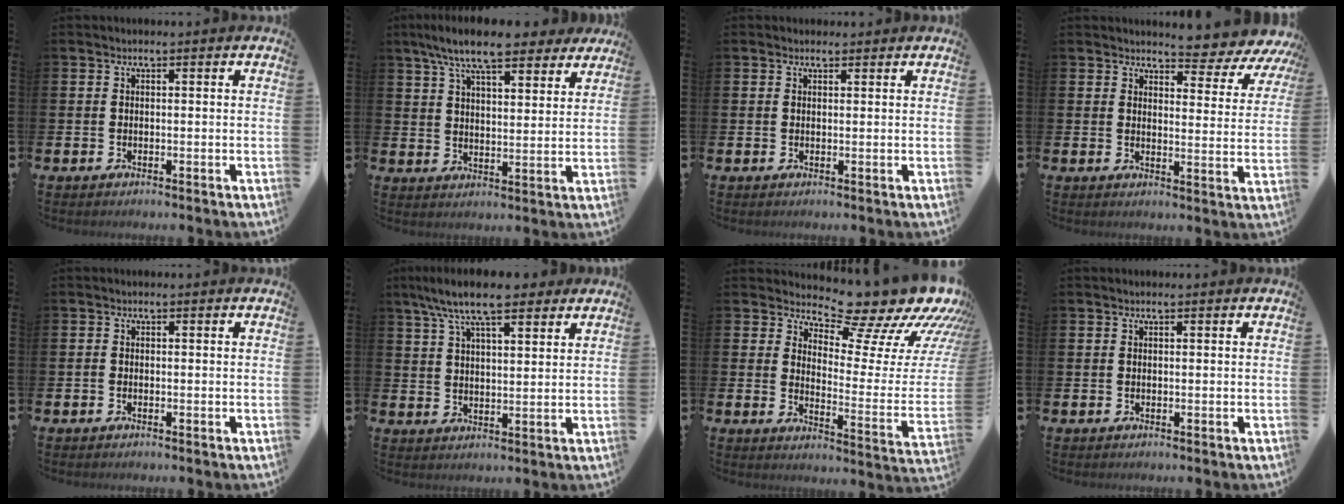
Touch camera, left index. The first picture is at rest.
{"total": 10.1, "force": [8.7, 2.2, 4.5], "torque": [-0.100, -0.031, 0.158]}
{"total": 1.1, "force": [1.0, 0.6, 0.1], "torque": [0.010, 0.001, 0.015]}
{"total": 4.7, "force": [4.6, 0.9, 0.5], "torque": [-0.012, -0.047, 0.075]}
{"total": 0.6, "force": [-0.4, 0.3, 0.4], "torque": [-0.010, 0.001, -0.007]}
{"total": 9.2, "force": [7.7, 2.4, 4.6], "torque": [-0.105, -0.018, 0.139]}
{"total": 11.5, "force": [10.3, 3.5, 3.9], "torque": [-0.058, -0.103, 0.164]}
{"total": 0.0}